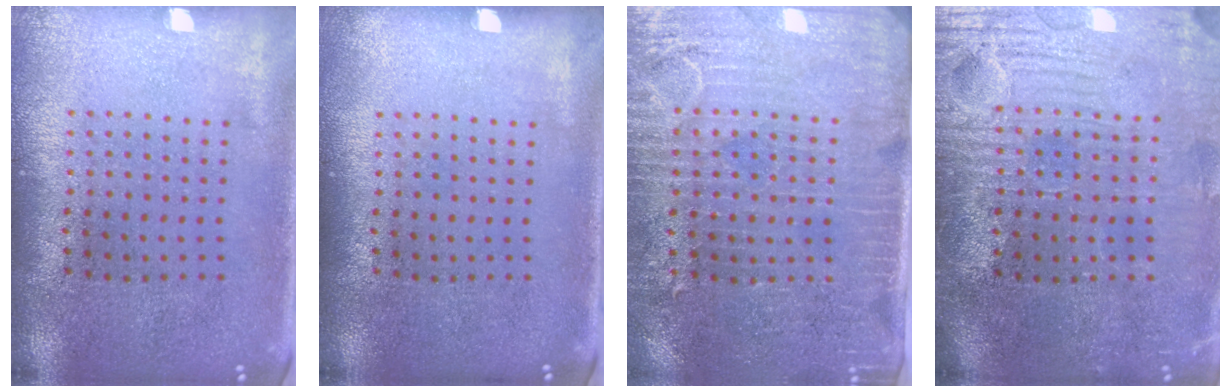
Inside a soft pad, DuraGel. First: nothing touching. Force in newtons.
{"total": 0.0}
{"total": 3.7, "press": 3.2, "slide": 1.7}
{"total": 4.0, "press": 3.8, "slide": 1.3}